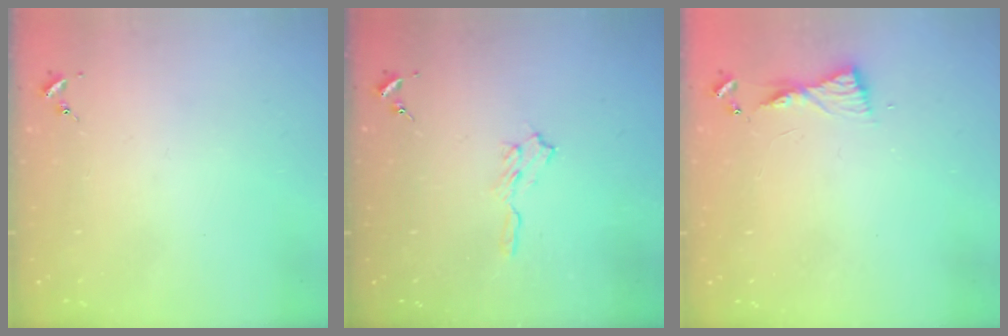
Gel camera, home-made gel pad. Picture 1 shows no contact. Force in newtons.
{"total": 5.8, "press": 5.7, "slide": 0.6}
{"total": 5.6, "press": 5.6, "slide": 0.5}